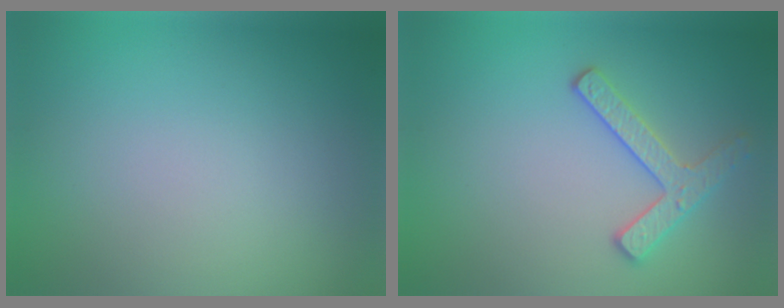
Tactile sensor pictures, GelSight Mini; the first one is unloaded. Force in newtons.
{"total": 2.5, "press": 2.4, "slide": 0.5}